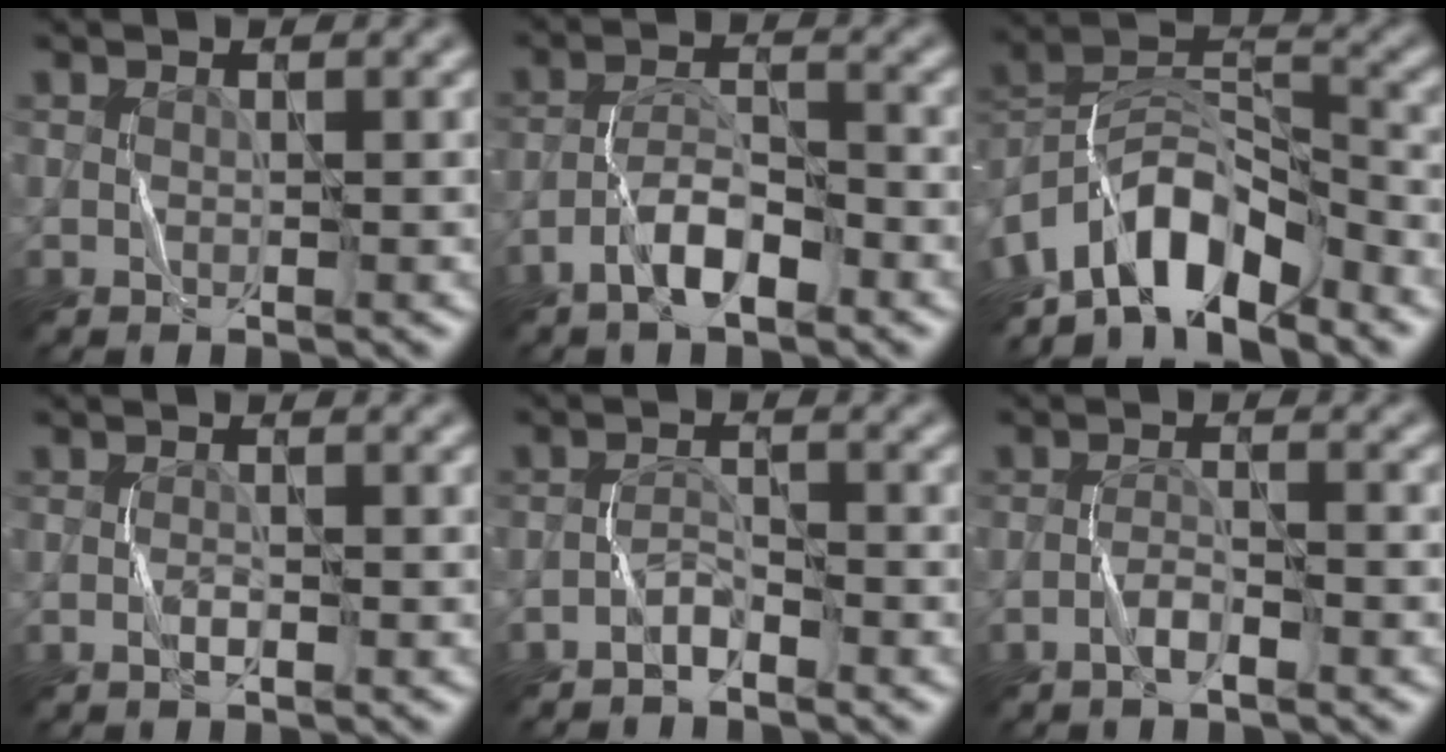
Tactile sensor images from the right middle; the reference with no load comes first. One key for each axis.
{"total": 4.1, "fx": -2.6, "fy": 1.3, "fz": 3.0, "tx": -0.053, "ty": 0.011, "tz": -0.053}
{"total": 9.6, "fx": -6.8, "fy": 3.8, "fz": 5.6, "tx": -0.084, "ty": 0.008, "tz": -0.138}
{"total": 0.8, "fx": -0.4, "fy": 0.2, "fz": 0.7, "tx": -0.013, "ty": 0.001, "tz": -0.010}
{"total": 1.5, "fx": -1.4, "fy": 0.3, "fz": 0.7, "tx": -0.013, "ty": 0.008, "tz": -0.030}
{"total": 2.0, "fx": -1.3, "fy": 0.4, "fz": 1.5, "tx": -0.029, "ty": 0.007, "tz": -0.030}